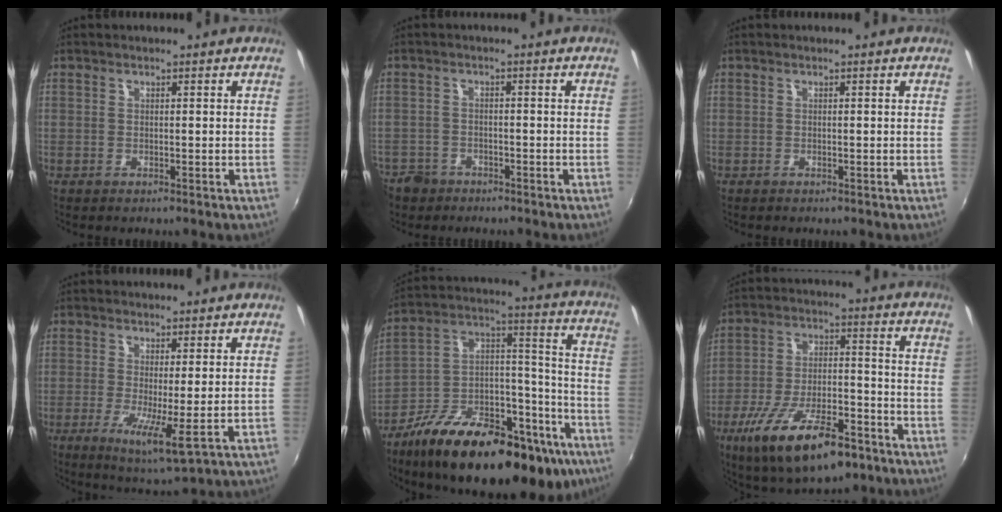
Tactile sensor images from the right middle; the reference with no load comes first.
{"total": 7.3, "force": [-4.8, 5.2, 1.9], "torque": [-0.070, 0.004, -0.081]}
{"total": 0.0}
{"total": 6.5, "force": [-0.7, 0.5, 6.4], "torque": [-0.123, -0.022, -0.014]}
{"total": 33.3, "force": [-21.6, 13.5, 21.5], "torque": [-0.315, 0.023, -0.317]}
{"total": 19.6, "force": [-11.9, 7.1, 13.8], "torque": [-0.256, -0.031, -0.191]}